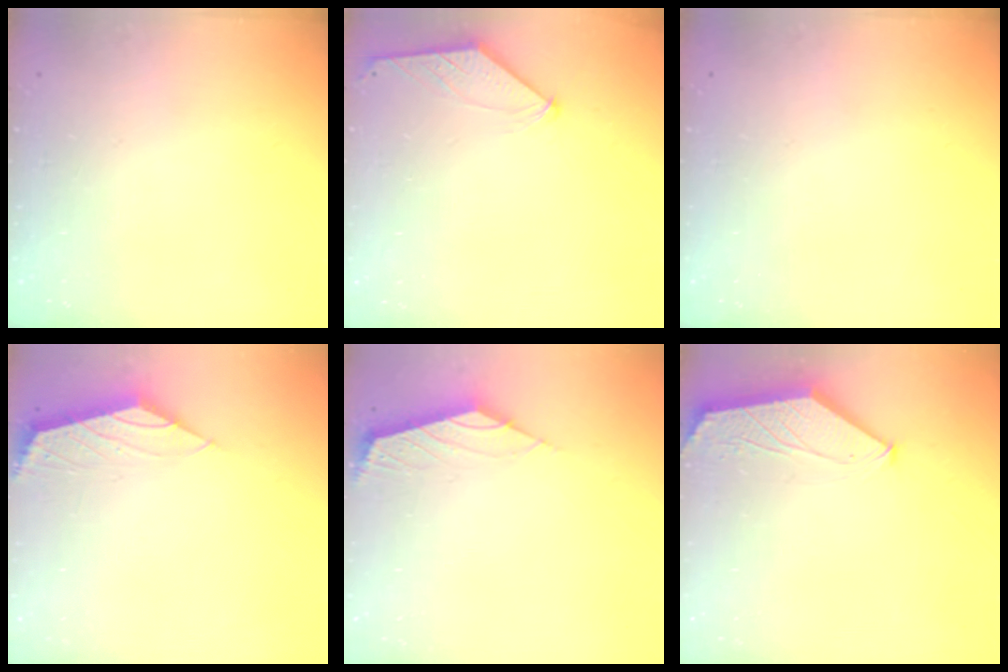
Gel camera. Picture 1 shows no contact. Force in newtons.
{"total": 0.5, "press": 0.4, "slide": 0.3}
{"total": 0.0}
{"total": 1.6, "press": 1.5, "slide": 0.5}
{"total": 2.6, "press": 2.5, "slide": 0.6}
{"total": 1.6, "press": 1.6, "slide": 0.3}